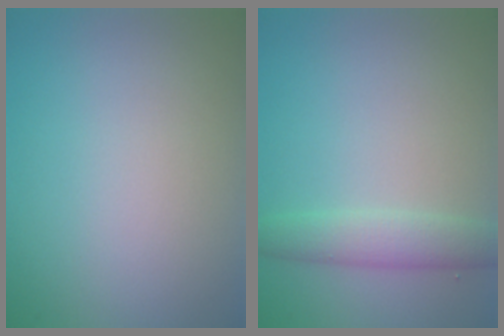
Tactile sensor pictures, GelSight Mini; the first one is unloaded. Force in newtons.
{"total": 2.8, "press": 2.8, "slide": 0.1}